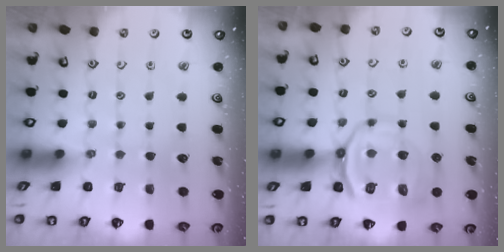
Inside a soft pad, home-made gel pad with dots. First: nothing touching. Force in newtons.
{"total": 14.0, "press": 13.9, "slide": 2.1}